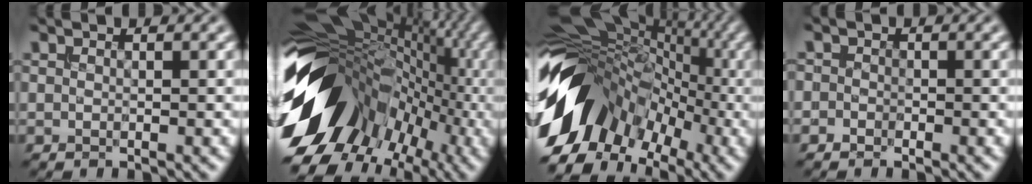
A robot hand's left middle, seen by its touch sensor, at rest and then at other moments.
{"total": 15.6, "force": [-1.7, 11.7, 10.2], "torque": [-0.180, 0.027, -0.025]}
{"total": 14.3, "force": [-3.8, 10.9, 8.4], "torque": [-0.165, 0.014, -0.075]}
{"total": 1.0, "force": [-0.6, 0.7, -0.2], "torque": [0.010, -0.004, -0.011]}